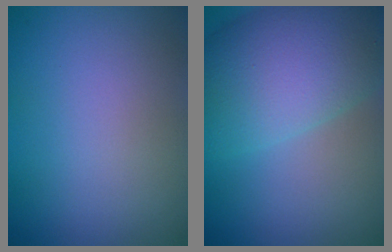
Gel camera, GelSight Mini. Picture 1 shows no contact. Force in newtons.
{"total": 9.9, "press": 9.9, "slide": 0.3}